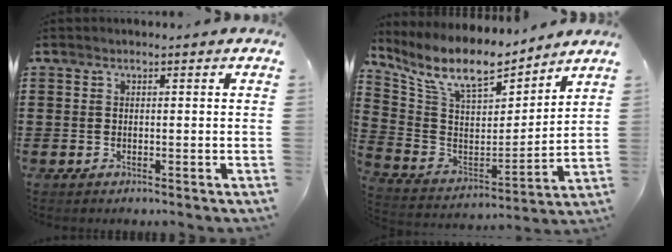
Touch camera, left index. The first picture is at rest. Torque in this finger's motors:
{"motor_torque": [2.14, 0.00, 0.36, 0.20]}